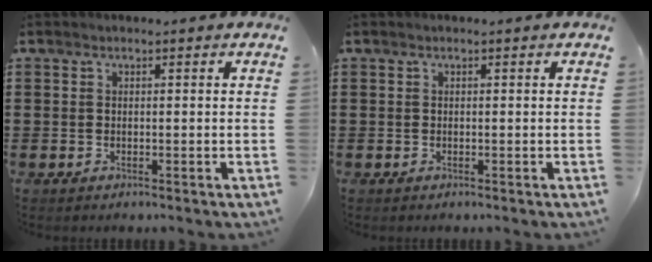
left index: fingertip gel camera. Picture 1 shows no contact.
{"total": 0.0}